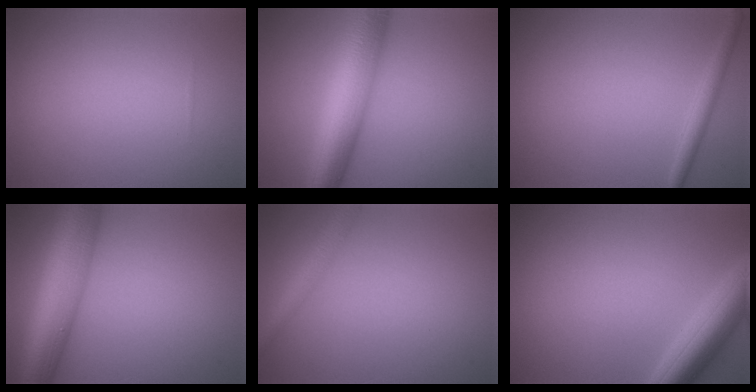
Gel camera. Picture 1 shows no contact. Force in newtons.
{"total": 8.6, "press": 8.6, "slide": 0.2}
{"total": 1.6, "press": 1.6, "slide": 0.0}
{"total": 10.8, "press": 10.8, "slide": 0.1}
{"total": 2.8, "press": 2.8, "slide": 0.1}
{"total": 5.5, "press": 5.5, "slide": 0.3}